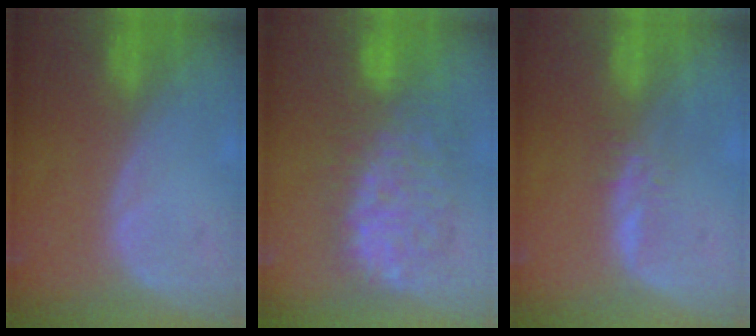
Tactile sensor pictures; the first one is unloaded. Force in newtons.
{"total": 10.1, "press": 9.6, "slide": 3.1}
{"total": 2.2, "press": 2.1, "slide": 0.2}